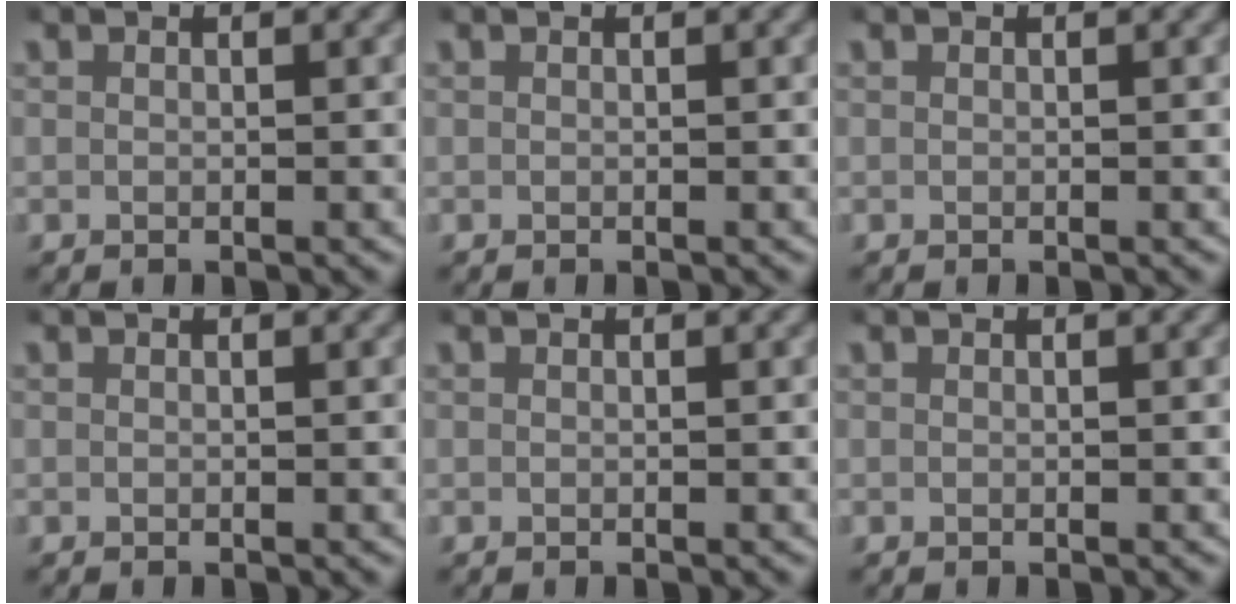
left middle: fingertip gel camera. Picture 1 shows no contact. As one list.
[{"total": 0.0}, {"total": 0.0}, {"total": 0.0}, {"total": 0.0}, {"total": 0.0}]